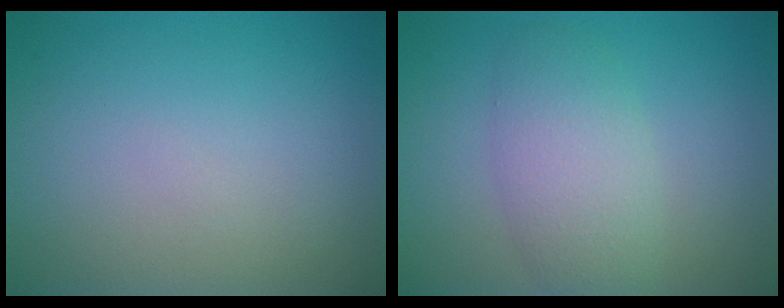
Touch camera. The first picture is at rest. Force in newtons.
{"total": 4.2, "press": 4.2, "slide": 0.1}